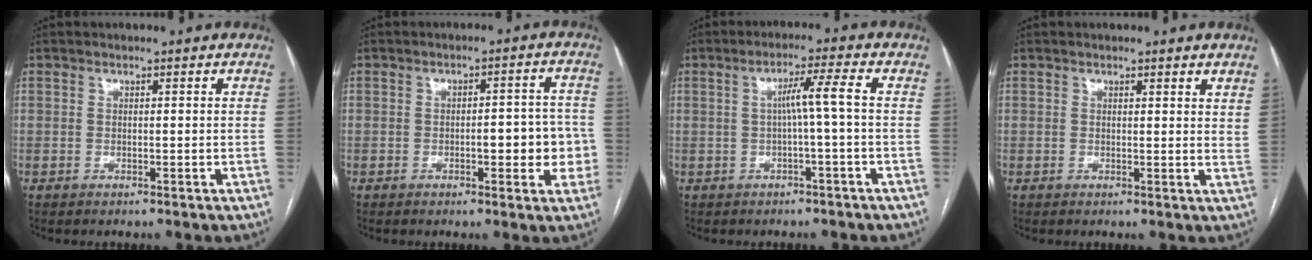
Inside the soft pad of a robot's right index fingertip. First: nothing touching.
{"total": 7.0, "force": [-1.5, 2.4, 6.4], "torque": [-0.072, 0.021, -0.017]}
{"total": 4.4, "force": [-0.2, -0.9, 4.3], "torque": [-0.072, 0.013, -0.001]}
{"total": 3.1, "force": [2.7, 0.4, 1.4], "torque": [-0.015, -0.010, 0.023]}